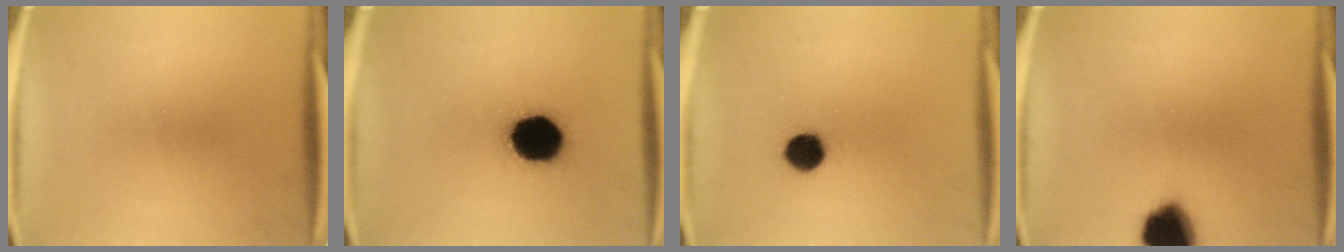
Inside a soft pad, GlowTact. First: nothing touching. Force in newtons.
{"total": 17.0}
{"total": 6.8}
{"total": 12.6}